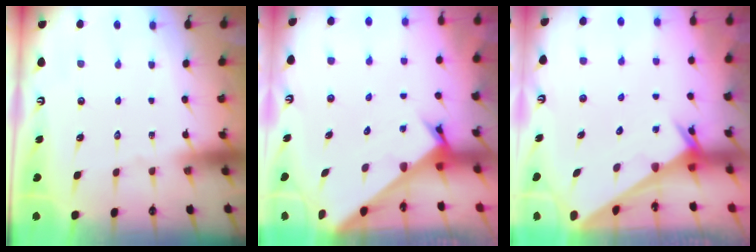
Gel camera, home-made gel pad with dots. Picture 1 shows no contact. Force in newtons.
{"total": 2.6, "press": 2.6, "slide": 0.2}
{"total": 3.3, "press": 3.3, "slide": 0.4}